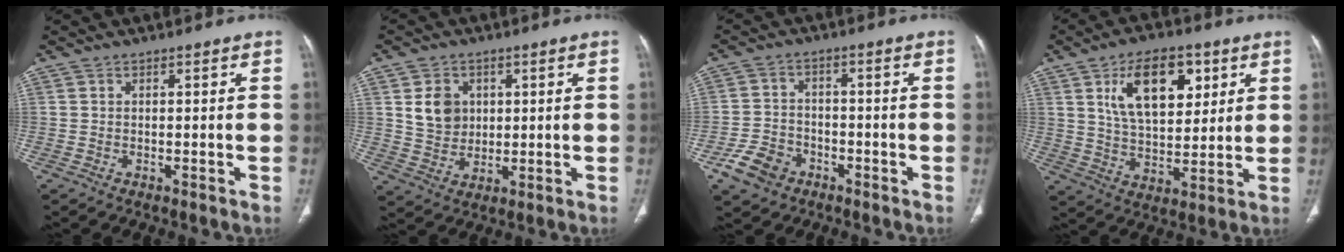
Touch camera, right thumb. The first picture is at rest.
{"total": 7.2, "force": [2.0, 6.0, 3.6], "torque": [-0.038, -0.012, 0.045]}
{"total": 7.1, "force": [-3.9, 5.2, 2.8], "torque": [-0.044, 0.023, -0.069]}
{"total": 15.2, "force": [6.0, 8.2, 11.2], "torque": [-0.145, -0.022, 0.110]}